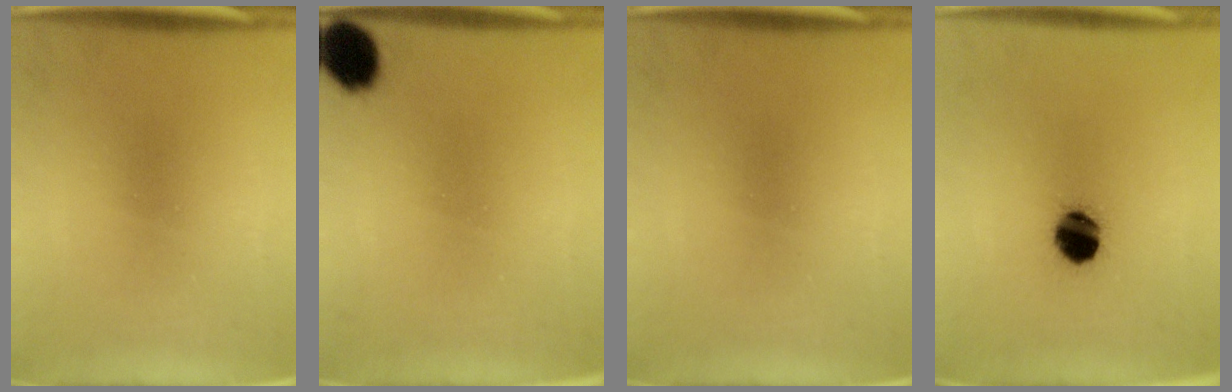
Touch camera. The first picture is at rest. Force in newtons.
{"total": 7.6}
{"total": 0.0}
{"total": 8.7}